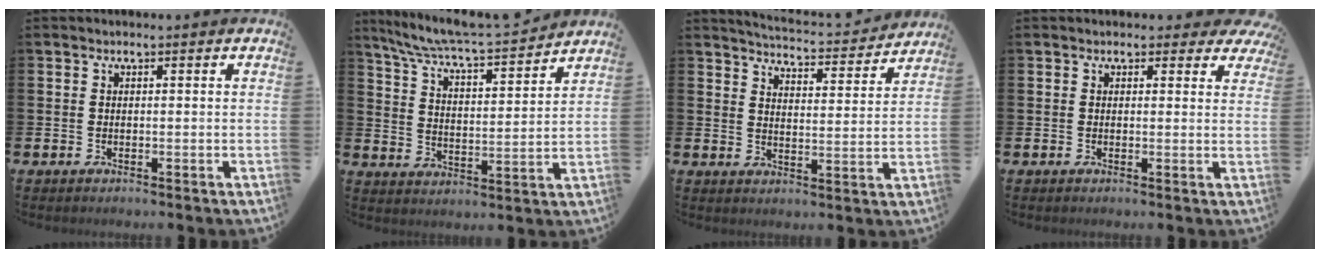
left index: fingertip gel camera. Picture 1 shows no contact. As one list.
[{"total": 7.3, "force": [7.0, 0.0, 2.0], "torque": [-0.071, -0.057, 0.118]}, {"total": 4.7, "force": [4.7, 0.2, 0.5], "torque": [-0.024, -0.041, 0.078]}, {"total": 1.6, "force": [1.2, 0.9, 0.3], "torque": [0.002, 0.002, 0.018]}]